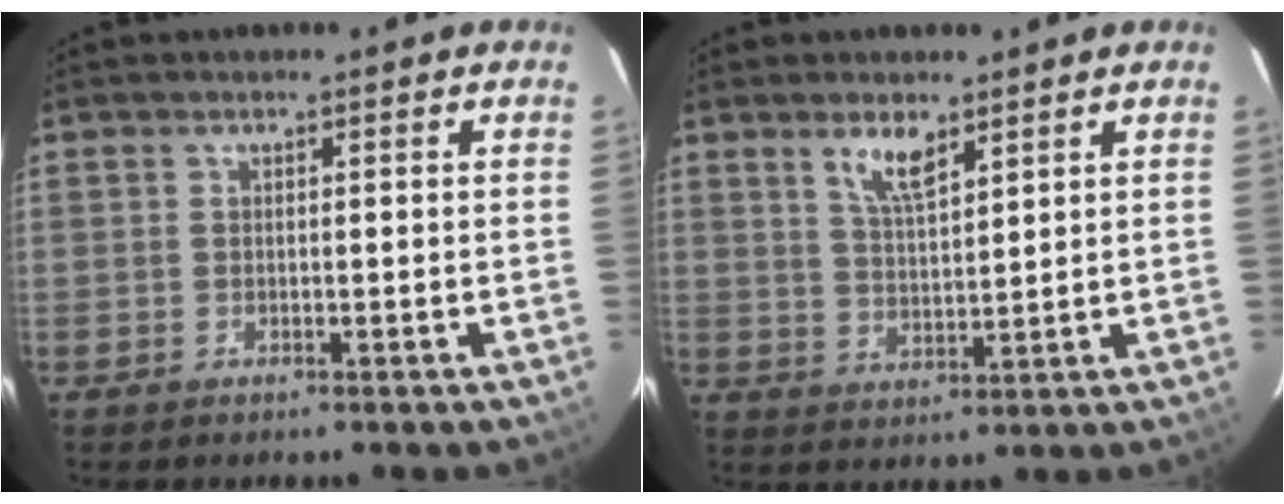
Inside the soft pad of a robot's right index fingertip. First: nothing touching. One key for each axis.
{"total": 5.5, "fx": 3.7, "fy": 1.7, "fz": 3.8, "tx": -0.070, "ty": -0.002, "tz": 0.073}